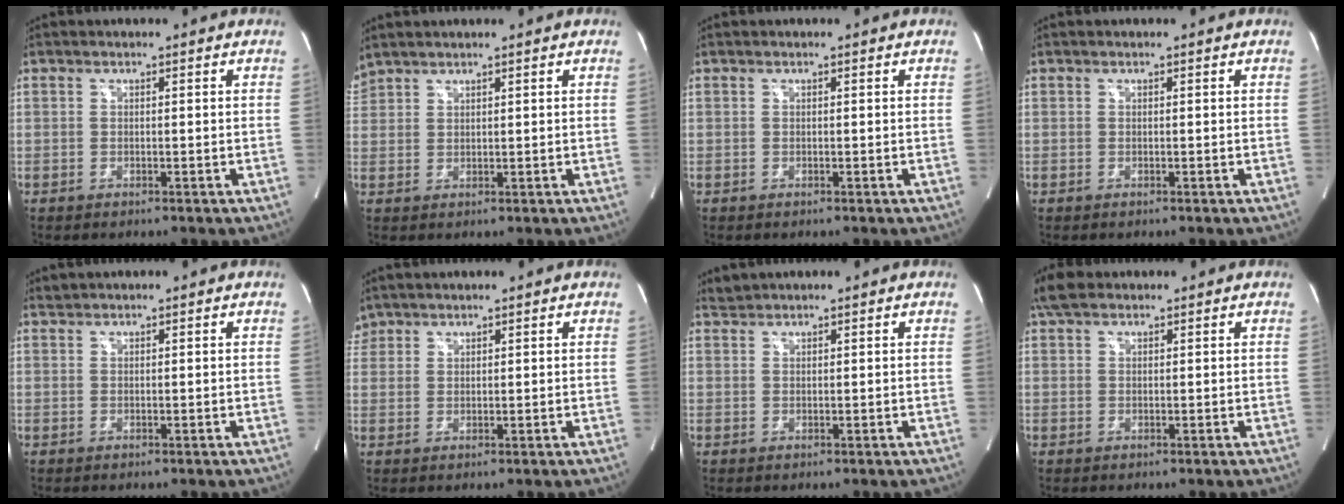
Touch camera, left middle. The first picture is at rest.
{"total": 3.3, "force": [3.2, 0.6, 0.7], "torque": [-0.025, 0.029, 0.067]}
{"total": 0.0}
{"total": 0.0}
{"total": 0.7, "force": [0.7, -0.1, -0.2], "torque": [-0.006, 0.005, 0.016]}
{"total": 2.9, "force": [2.5, 1.5, -0.2], "torque": [0.004, 0.014, 0.048]}
{"total": 1.3, "force": [1.3, -0.1, -0.4], "torque": [-0.004, 0.005, 0.030]}
{"total": 2.5, "force": [1.8, 1.3, 1.1], "torque": [-0.033, 0.021, 0.035]}